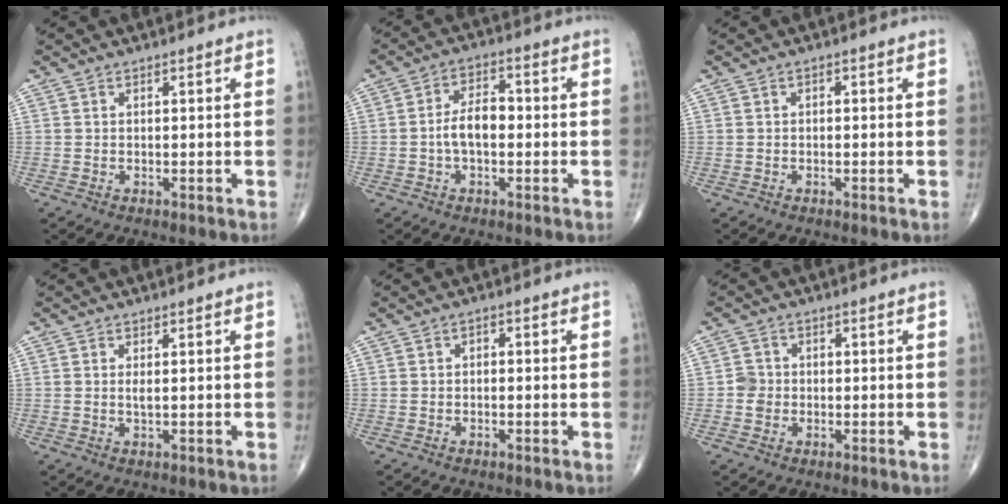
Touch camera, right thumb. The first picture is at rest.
{"total": 6.3, "force": [-0.8, 3.5, 5.2], "torque": [-0.089, 0.023, -0.021]}
{"total": 0.7, "force": [0.0, 0.5, 0.5], "torque": [-0.002, 0.002, -0.006]}
{"total": 1.0, "force": [0.2, 0.2, 1.0], "torque": [-0.022, -0.003, 0.003]}
{"total": 1.2, "force": [-0.1, 0.8, 0.8], "torque": [-0.004, 0.004, -0.009]}
{"total": 2.9, "force": [-0.6, 2.7, 0.8], "torque": [0.002, 0.008, -0.014]}